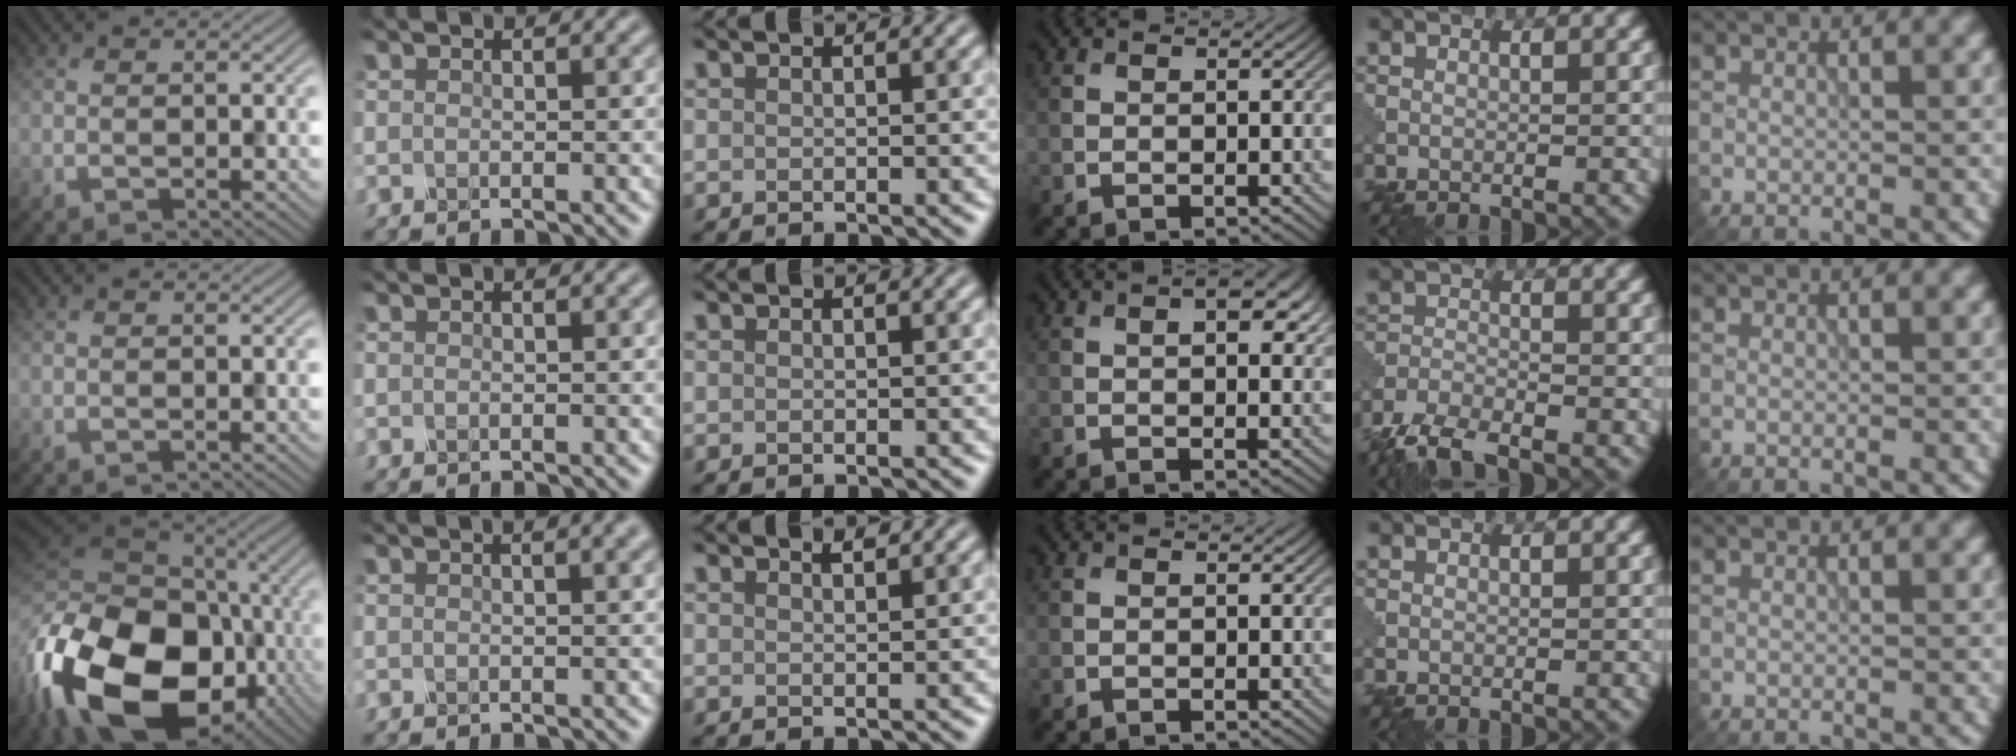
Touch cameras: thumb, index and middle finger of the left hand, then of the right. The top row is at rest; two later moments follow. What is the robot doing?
{"motion": "shake", "object": "sieve"}